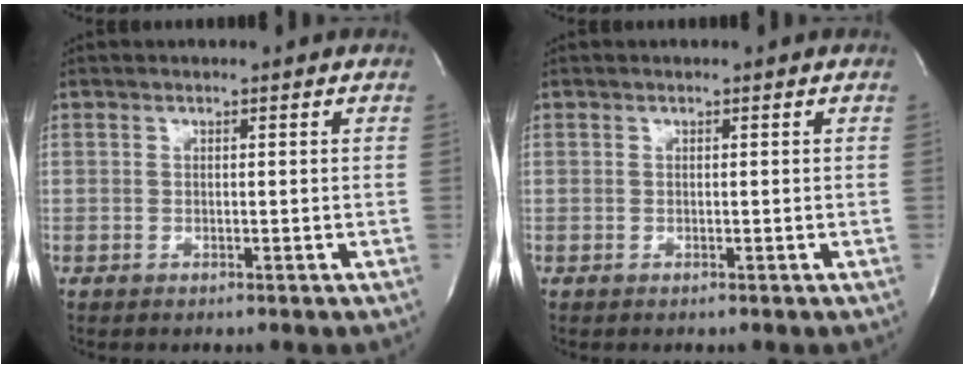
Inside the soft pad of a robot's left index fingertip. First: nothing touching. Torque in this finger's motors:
{"motor_torque": [0.00, 0.00, 0.00, 0.01]}